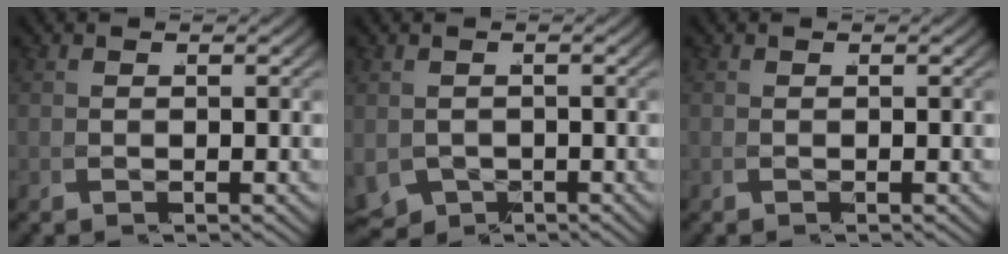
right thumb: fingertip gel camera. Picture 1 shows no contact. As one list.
[{"total": 4.5, "force": [-1.8, 3.6, 1.9], "torque": [-0.048, -0.037, -0.011]}, {"total": 0.0}]